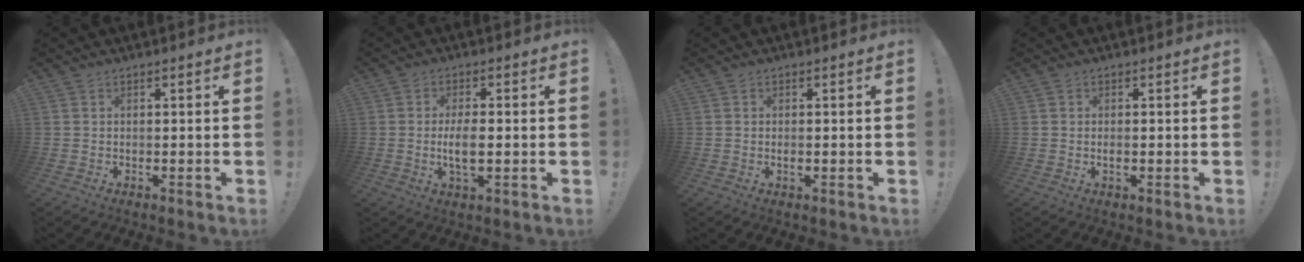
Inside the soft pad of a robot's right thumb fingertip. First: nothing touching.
{"total": 6.1, "force": [-0.7, 2.0, 5.7], "torque": [-0.117, -0.006, -0.015]}
{"total": 1.1, "force": [-0.4, 0.3, 1.0], "torque": [-0.016, -0.001, -0.008]}
{"total": 1.2, "force": [-0.4, 0.4, 1.0], "torque": [-0.017, -0.001, -0.008]}